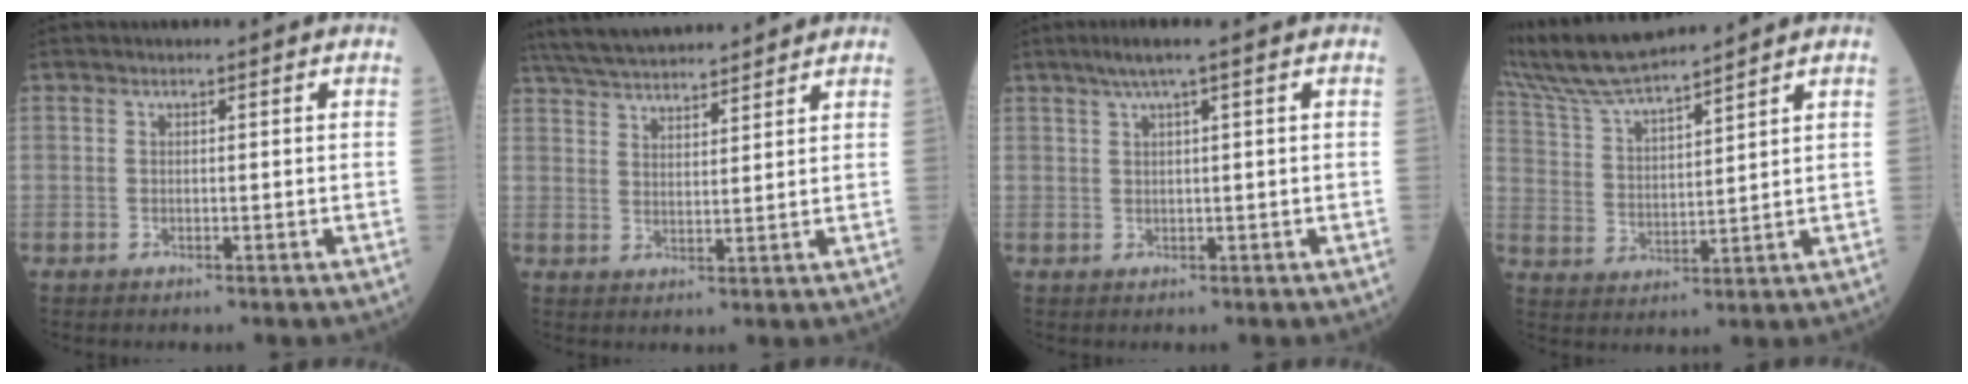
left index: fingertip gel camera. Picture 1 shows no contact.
{"total": 14.6, "force": [13.4, 2.2, 5.1], "torque": [-0.094, 0.040, 0.217]}
{"total": 3.6, "force": [2.3, -0.4, 2.8], "torque": [-0.057, 0.014, 0.044]}
{"total": 12.2, "force": [11.2, 0.4, 4.7], "torque": [-0.099, 0.025, 0.220]}